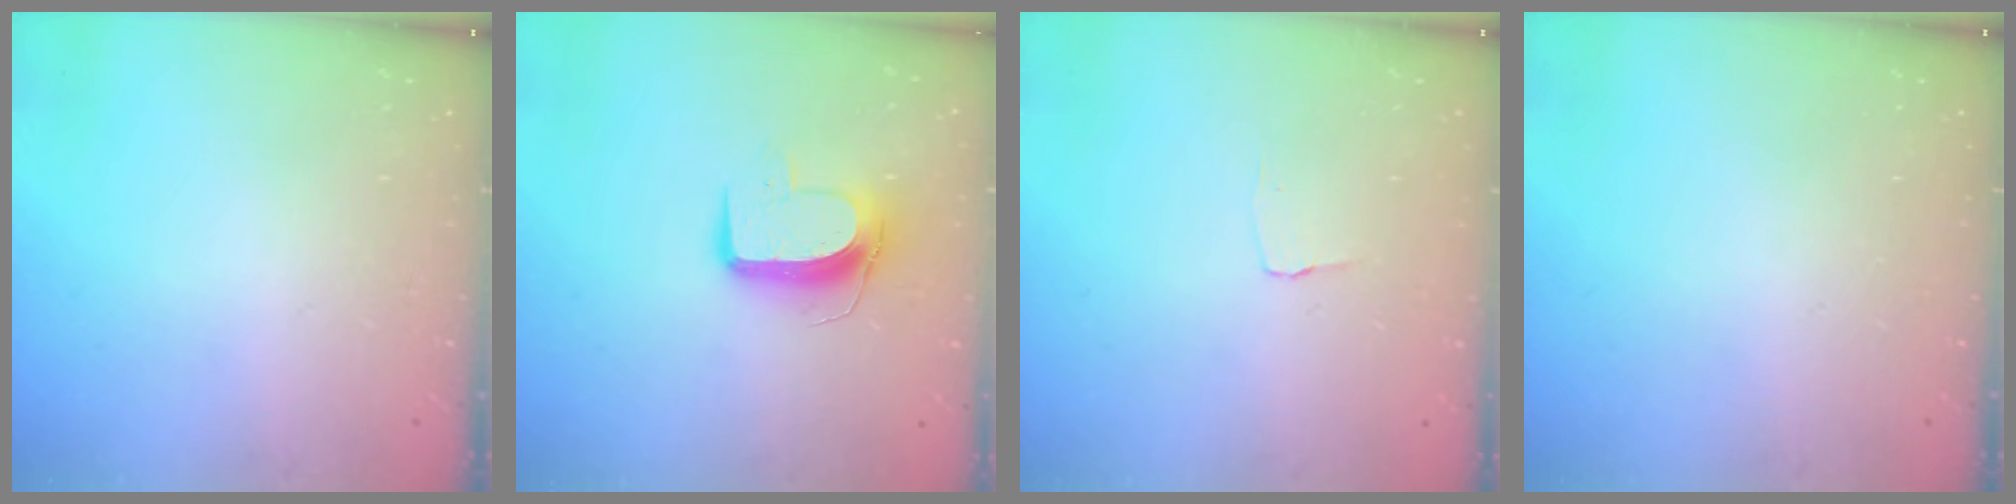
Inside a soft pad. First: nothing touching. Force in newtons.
{"total": 9.8, "press": 9.8, "slide": 0.4}
{"total": 2.9, "press": 2.8, "slide": 0.3}
{"total": 0.0}